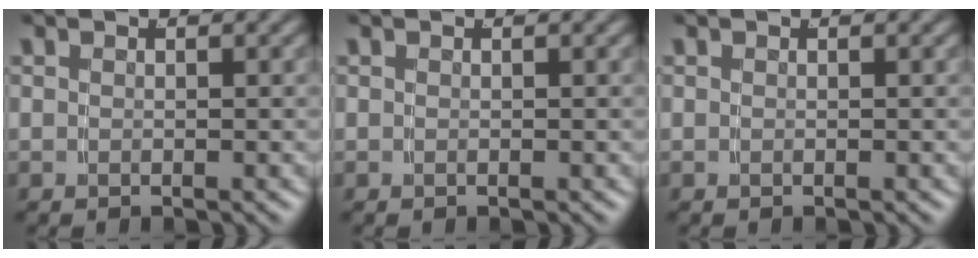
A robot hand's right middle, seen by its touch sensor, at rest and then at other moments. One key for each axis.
{"total": 0.0}
{"total": 0.0}